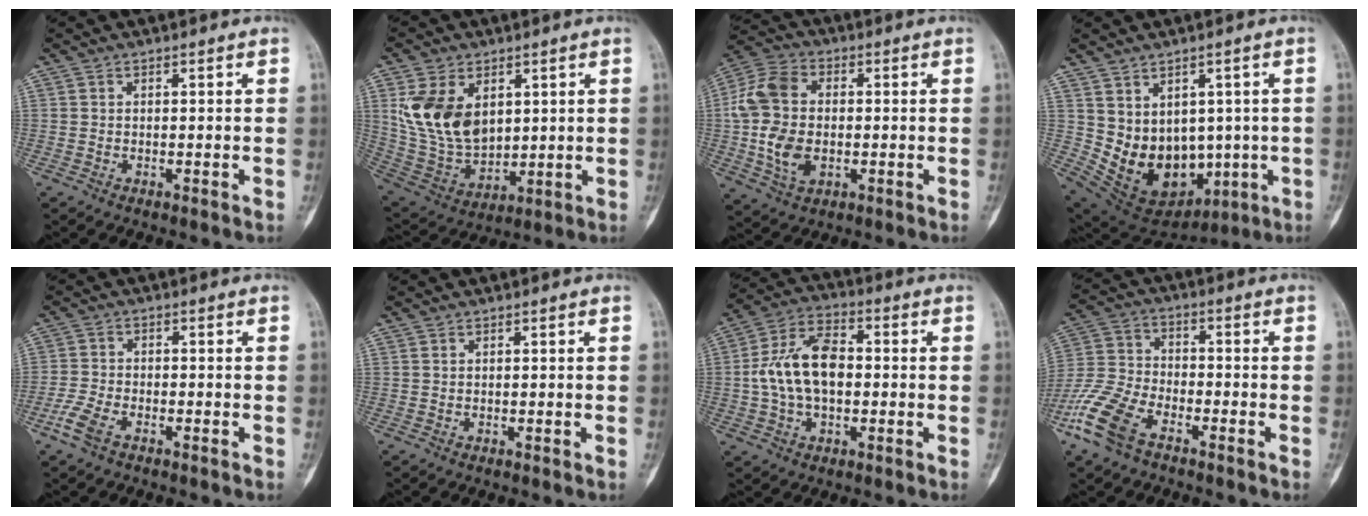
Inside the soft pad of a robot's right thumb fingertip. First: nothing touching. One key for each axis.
{"total": 15.1, "fx": 4.3, "fy": 9.9, "fz": 10.5, "tx": -0.177, "ty": -0.019, "tz": 0.104}
{"total": 14.1, "fx": -0.5, "fy": 9.5, "fz": 10.4, "tx": -0.201, "ty": 0.012, "tz": -0.011}
{"total": 14.8, "fx": -0.4, "fy": 11.5, "fz": 9.4, "tx": -0.125, "ty": 0.000, "tz": 0.040}
{"total": 4.8, "fx": -2.9, "fy": 2.1, "fz": 3.1, "tx": -0.078, "ty": 0.011, "tz": -0.060}
{"total": 0.0}
{"total": 13.2, "fx": -0.2, "fy": 8.1, "fz": 10.4, "tx": -0.184, "ty": 0.029, "tz": -0.010}
{"total": 12.3, "fx": -7.3, "fy": 6.1, "fz": 7.8, "tx": -0.177, "ty": 0.021, "tz": -0.155}